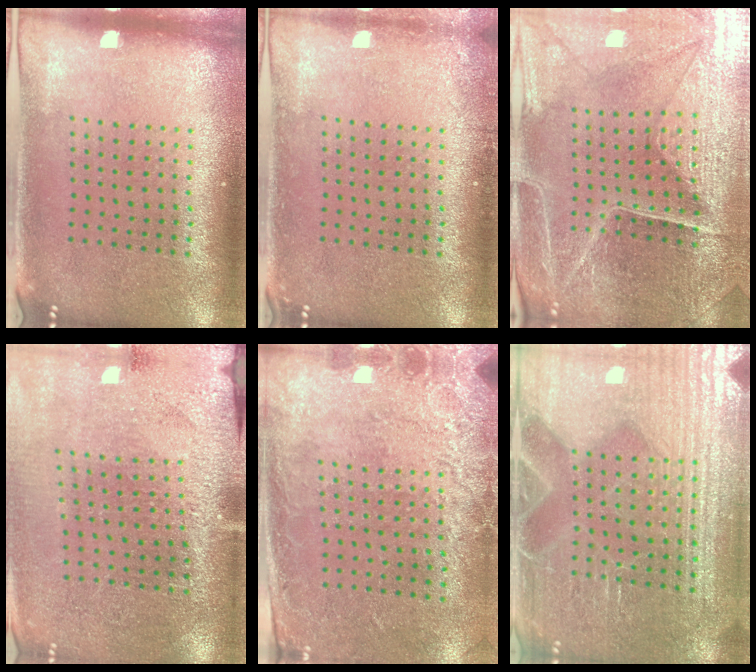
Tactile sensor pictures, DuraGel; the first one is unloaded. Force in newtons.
{"total": 0.8, "press": 0.8, "slide": 0.1}
{"total": 4.4, "press": 4.3, "slide": 0.8}
{"total": 2.8, "press": 2.8, "slide": 0.2}
{"total": 2.8, "press": 2.0, "slide": 1.9}
{"total": 4.3, "press": 4.3, "slide": 0.6}